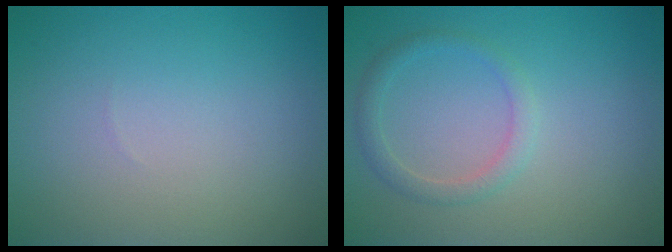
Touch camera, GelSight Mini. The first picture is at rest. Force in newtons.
{"total": 1.8, "press": 1.8, "slide": 0.0}